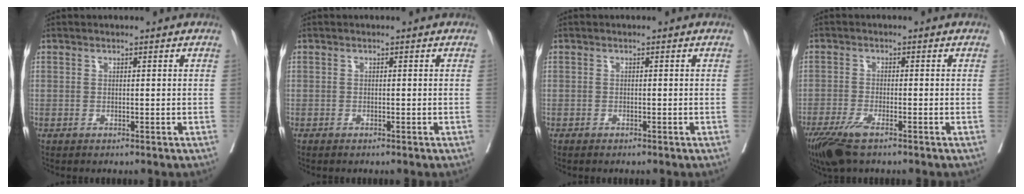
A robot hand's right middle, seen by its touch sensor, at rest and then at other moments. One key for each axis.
{"total": 0.6, "fx": -0.5, "fy": 0.1, "fz": 0.2, "tx": -0.008, "ty": -0.001, "tz": -0.010}
{"total": 1.0, "fx": -0.8, "fy": 0.3, "fz": 0.4, "tx": -0.009, "ty": -0.002, "tz": -0.013}
{"total": 5.8, "fx": -4.0, "fy": 1.1, "fz": 4.1, "tx": -0.080, "ty": -0.014, "tz": -0.071}